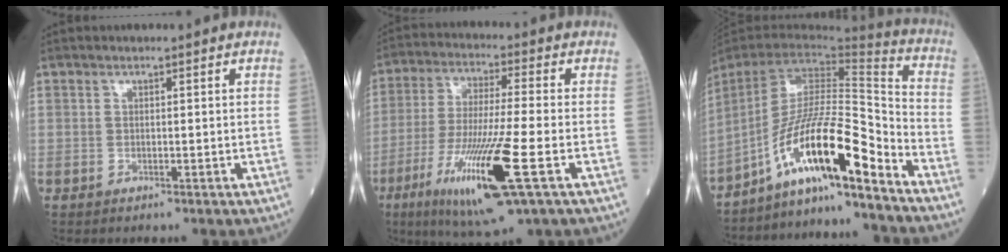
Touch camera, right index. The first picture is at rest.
{"total": 16.3, "force": [-6.4, 0.8, 14.9], "torque": [-0.304, -0.037, -0.116]}
{"total": 15.4, "force": [-11.0, 0.5, 10.8], "torque": [-0.191, 0.021, -0.199]}